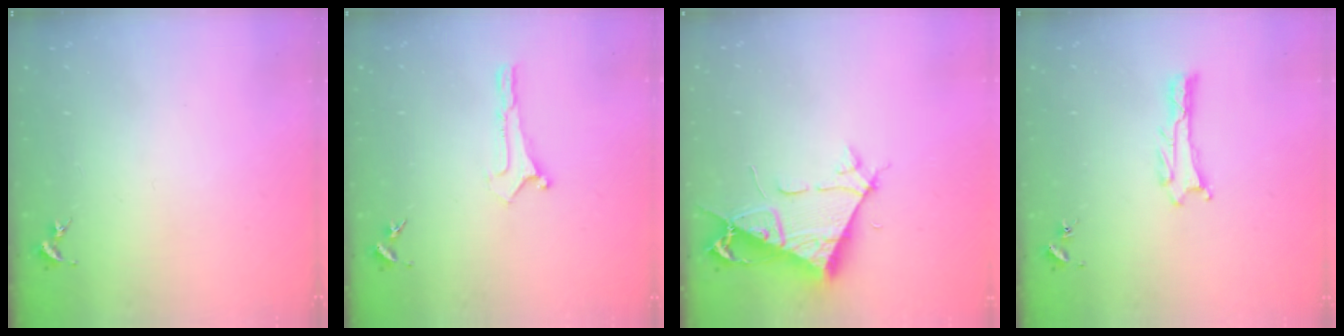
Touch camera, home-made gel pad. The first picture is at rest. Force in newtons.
{"total": 0.0}
{"total": 7.7, "press": 7.7, "slide": 0.8}
{"total": 0.8, "press": 0.7, "slide": 0.1}